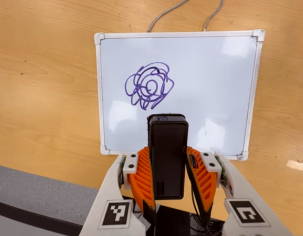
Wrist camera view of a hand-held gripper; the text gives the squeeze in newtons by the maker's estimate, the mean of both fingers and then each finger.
{"total": 4.0, "left": 2.6, "right": 5.4}